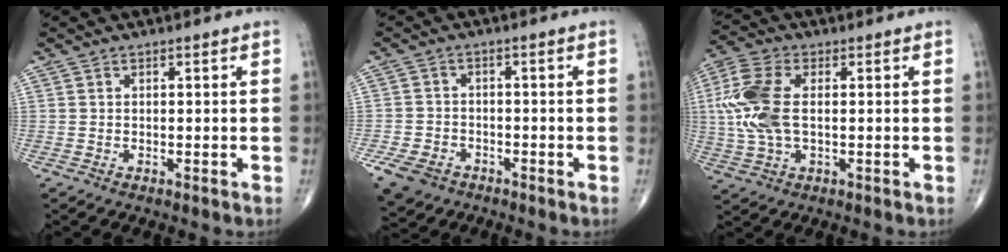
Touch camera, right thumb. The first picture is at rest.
{"total": 7.9, "force": [-4.5, 5.7, 3.1], "torque": [-0.069, 0.015, -0.072]}
{"total": 11.7, "force": [0.8, 6.4, 9.7], "torque": [-0.237, 0.011, 0.014]}